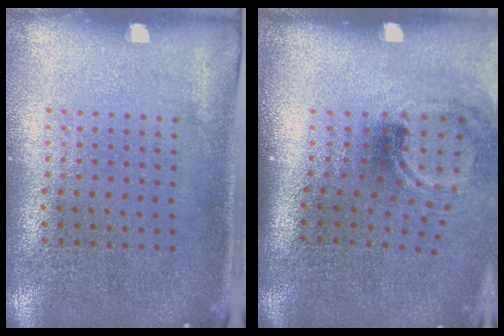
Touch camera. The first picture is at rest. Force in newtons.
{"total": 1.8, "press": 1.2, "slide": 1.4}